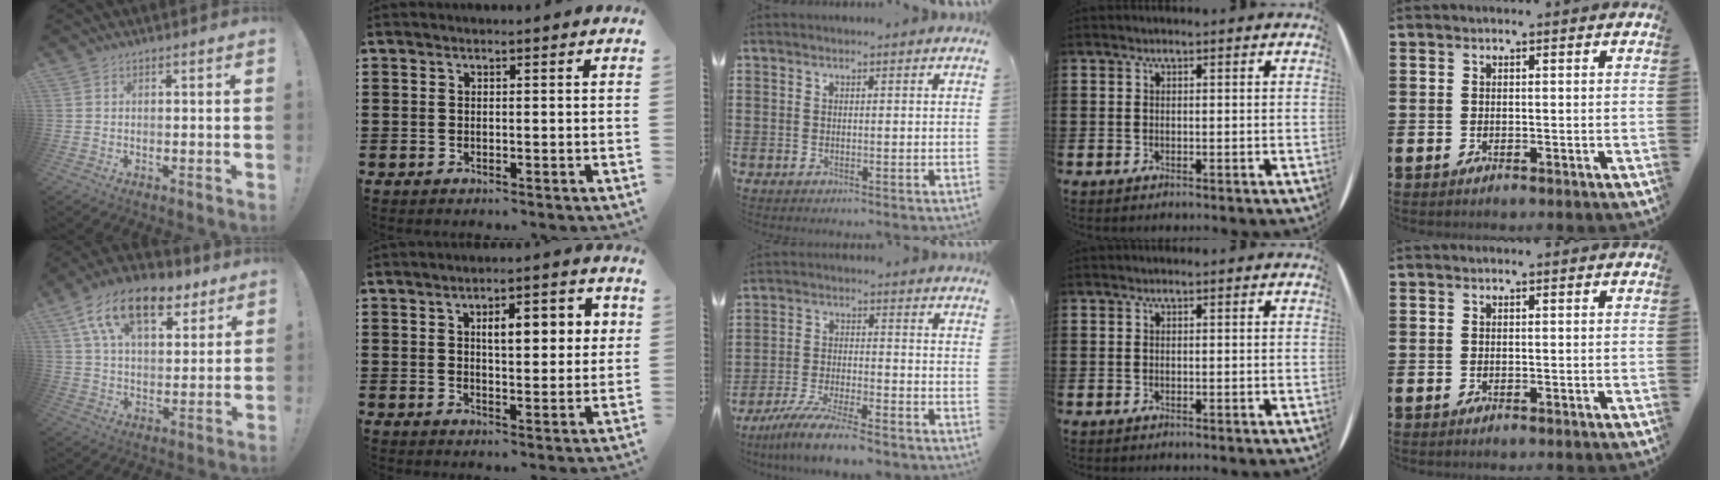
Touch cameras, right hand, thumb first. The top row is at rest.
{"thumb": {"total": 18.5, "force": [10.2, 9.6, 12.0], "torque": [-0.201, -0.044, 0.181]}, "index": {"total": 6.0, "force": [1.7, 2.1, 5.4], "torque": [-0.085, -0.001, 0.020]}, "middle": {"total": 7.4, "force": [-6.5, 0.1, 3.5], "torque": [-0.077, -0.009, -0.123]}}